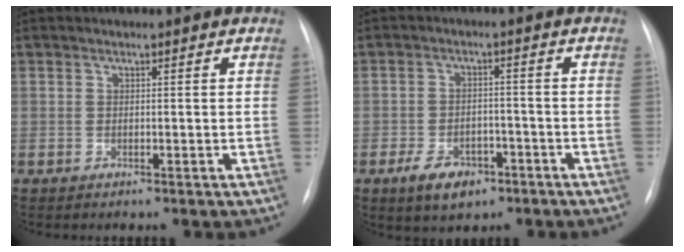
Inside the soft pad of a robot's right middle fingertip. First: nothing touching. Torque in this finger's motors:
{"motor_torque": [0.88, -0.82, 0.28, 0.05]}